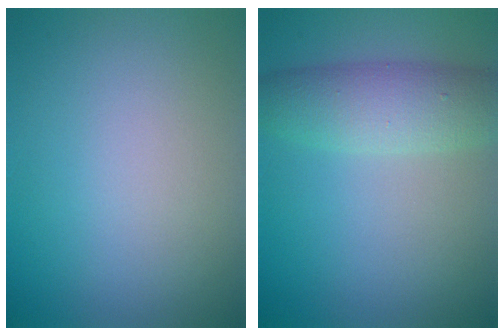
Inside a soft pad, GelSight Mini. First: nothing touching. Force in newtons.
{"total": 5.0, "press": 5.0, "slide": 0.1}